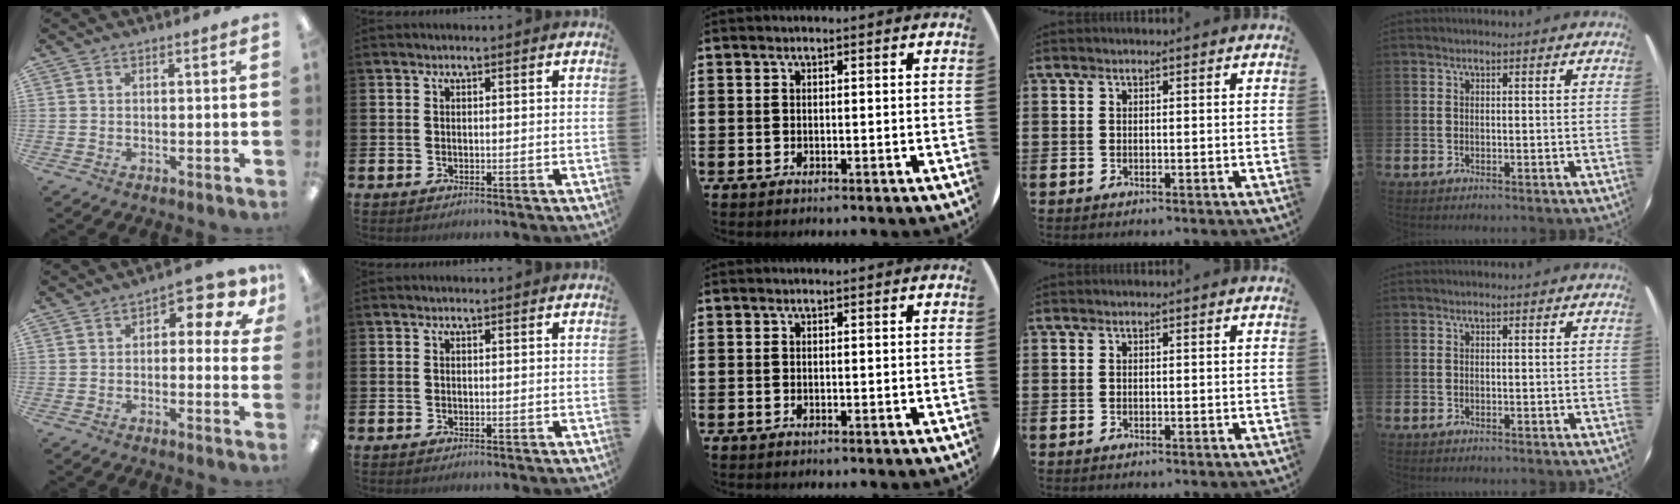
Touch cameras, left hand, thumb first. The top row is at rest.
{"thumb": {"total": 7.3, "force": [2.6, 3.7, 5.8], "torque": [-0.073, -0.010, 0.039]}}